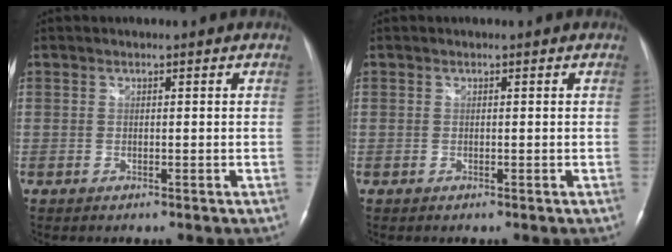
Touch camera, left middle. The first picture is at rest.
{"total": 0.0}